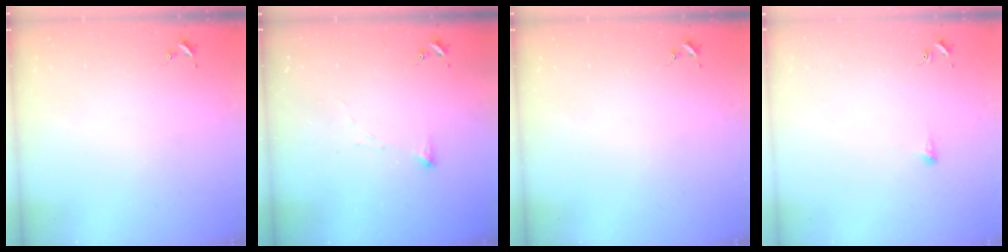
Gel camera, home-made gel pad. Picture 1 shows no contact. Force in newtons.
{"total": 3.5, "press": 3.5, "slide": 0.3}
{"total": 0.0}
{"total": 3.6, "press": 3.5, "slide": 0.5}